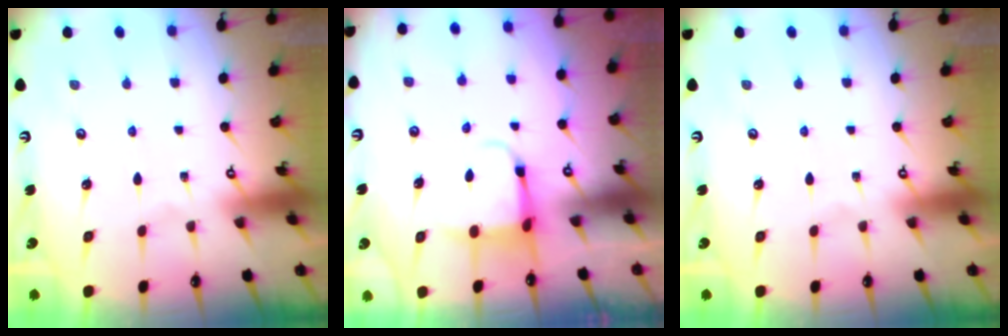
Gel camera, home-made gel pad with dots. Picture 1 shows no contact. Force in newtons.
{"total": 4.0, "press": 3.7, "slide": 1.3}
{"total": 0.0}